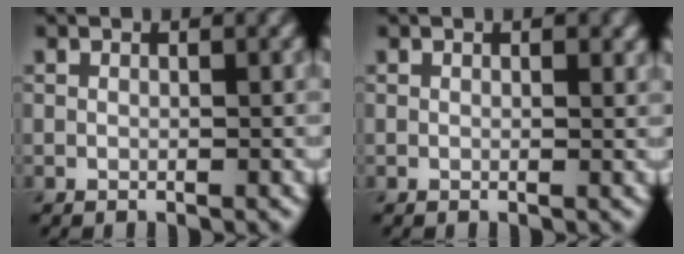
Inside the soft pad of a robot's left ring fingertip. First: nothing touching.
{"total": 0.9, "force": [0.4, 0.4, 0.7], "torque": [-0.008, -0.002, 0.007]}